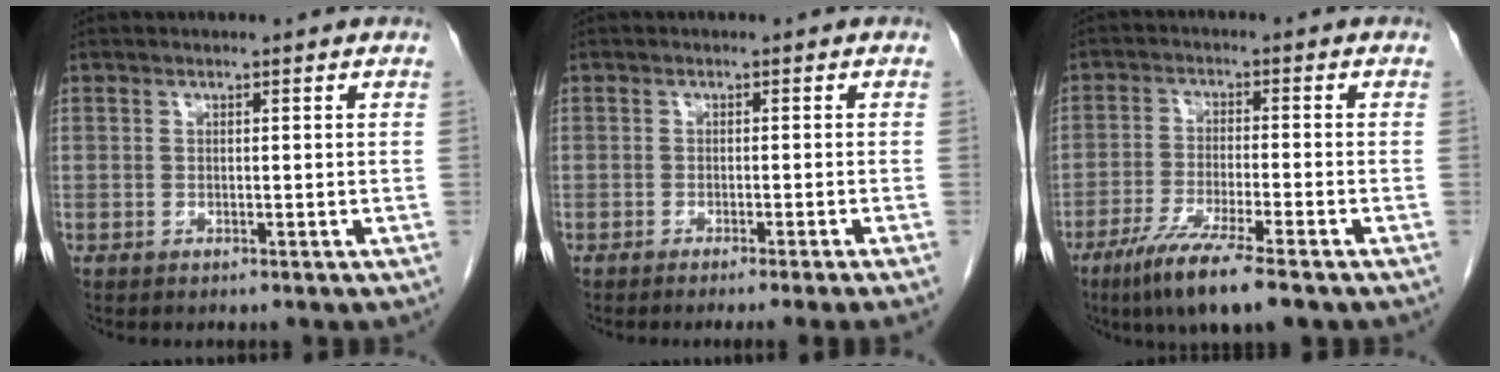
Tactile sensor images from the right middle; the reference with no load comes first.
{"total": 5.2, "force": [-4.1, -1.7, 2.8], "torque": [-0.012, -0.005, -0.055]}
{"total": 9.8, "force": [-6.6, 0.2, 7.3], "torque": [-0.131, -0.028, -0.110]}